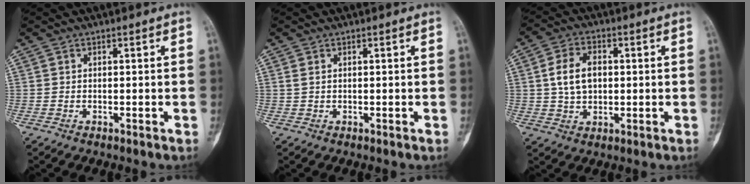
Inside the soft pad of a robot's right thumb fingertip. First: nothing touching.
{"total": 0.8, "force": [0.3, 0.4, 0.6], "torque": [-0.017, 0.007, 0.010]}
{"total": 7.7, "force": [0.9, 5.1, 5.7], "torque": [-0.092, 0.006, 0.017]}